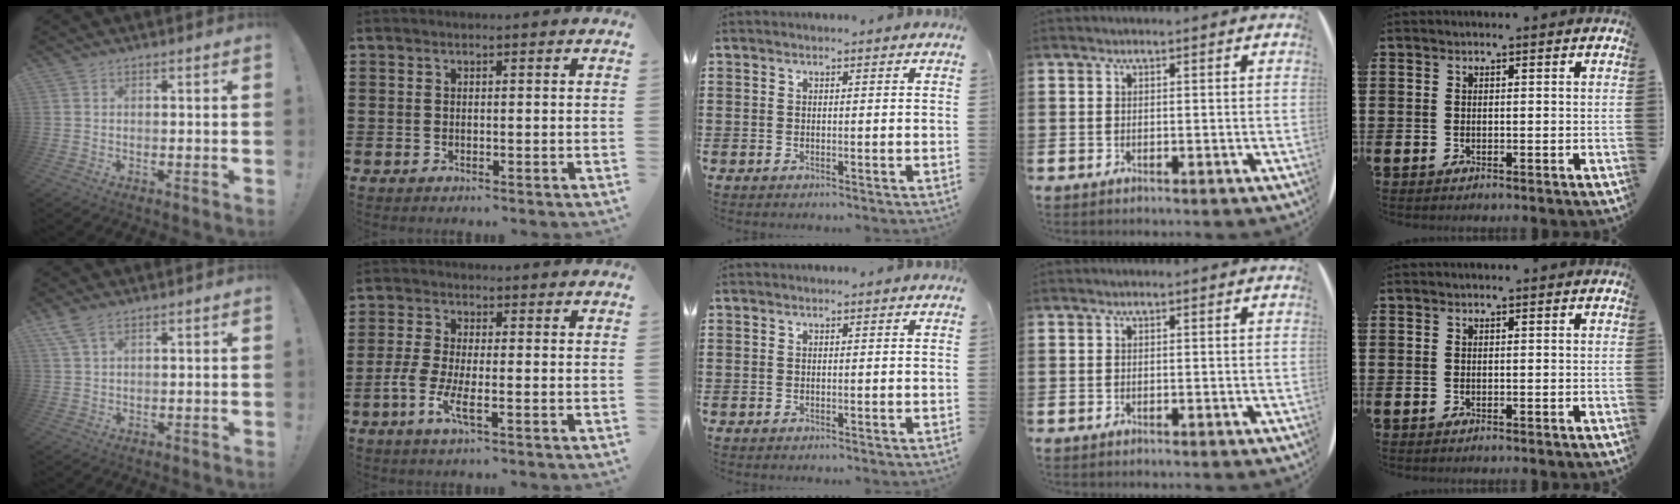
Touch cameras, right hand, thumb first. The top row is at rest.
{"thumb": {"total": 4.8, "force": [3.2, 2.0, 2.9], "torque": [-0.052, -0.010, 0.062]}, "index": {"total": 5.4, "force": [-2.2, 1.5, 4.7], "torque": [-0.108, -0.008, -0.046]}}